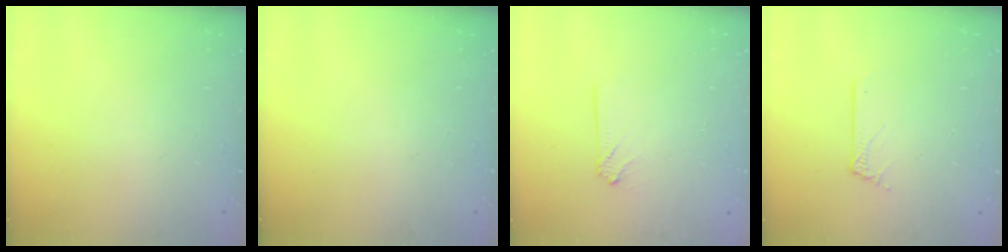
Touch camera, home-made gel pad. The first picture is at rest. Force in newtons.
{"total": 0.0}
{"total": 2.9, "press": 2.9, "slide": 0.4}
{"total": 0.5, "press": 0.5, "slide": 0.0}